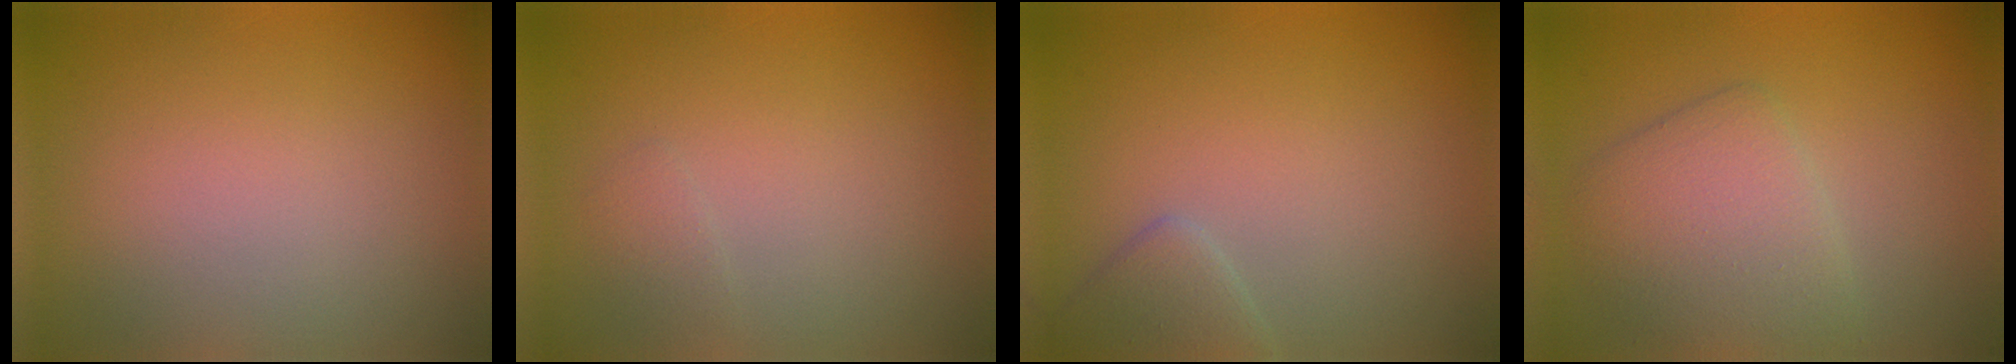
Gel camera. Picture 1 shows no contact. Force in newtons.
{"total": 0.7, "press": 0.7, "slide": 0.1}
{"total": 2.2, "press": 2.2, "slide": 0.1}
{"total": 4.4, "press": 4.4, "slide": 0.1}